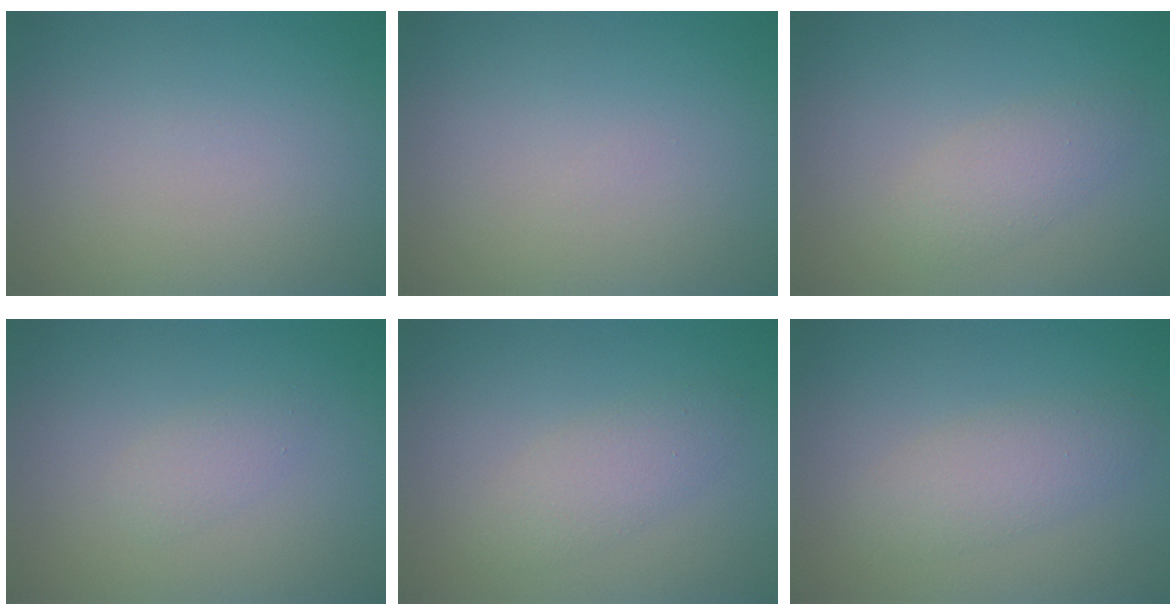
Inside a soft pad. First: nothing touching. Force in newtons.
{"total": 0.0}
{"total": 2.3, "press": 2.3, "slide": 0.1}
{"total": 1.3, "press": 1.3, "slide": 0.0}
{"total": 2.4, "press": 2.4, "slide": 0.1}
{"total": 2.8, "press": 2.8, "slide": 0.0}